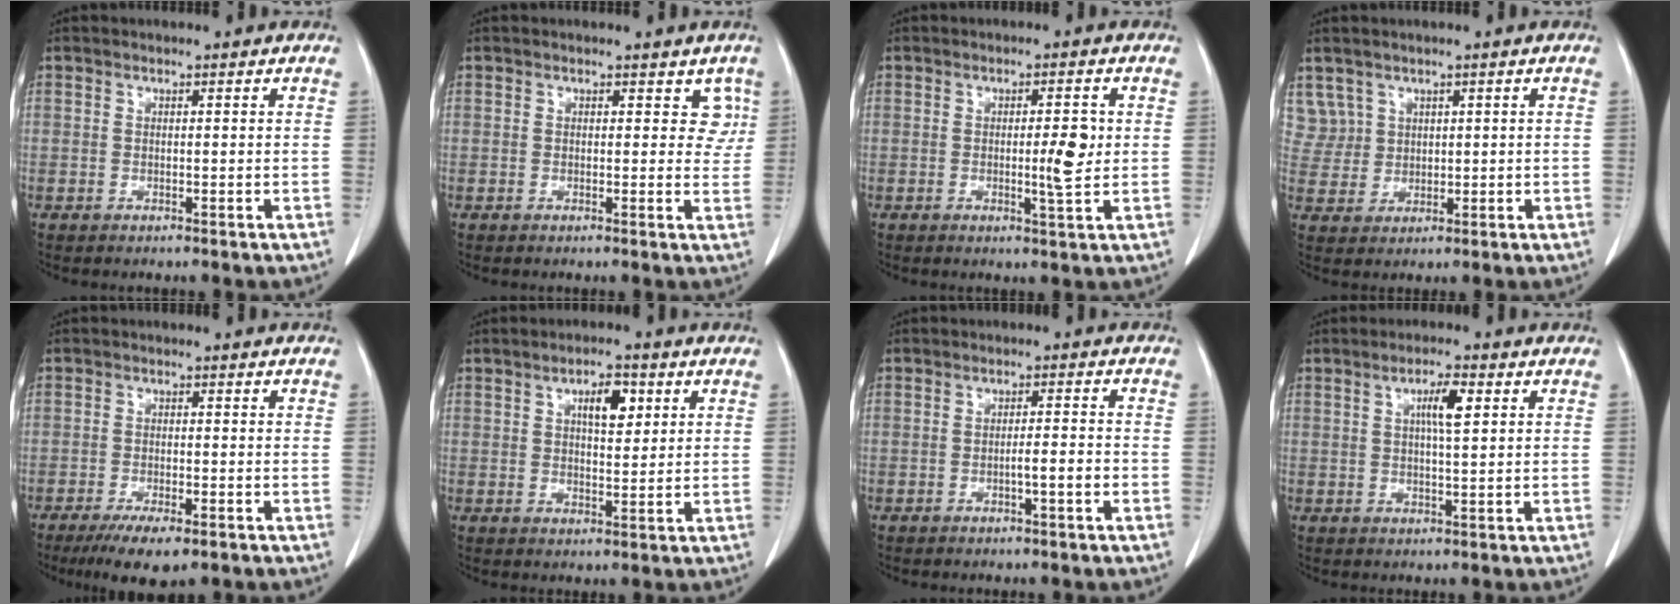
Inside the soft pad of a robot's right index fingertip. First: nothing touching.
{"total": 3.1, "force": [1.5, 2.2, 1.5], "torque": [0.008, 0.001, 0.009]}
{"total": 4.2, "force": [0.0, 0.5, 4.2], "torque": [-0.065, -0.002, 0.001]}
{"total": 4.7, "force": [2.5, 4.0, -0.4], "torque": [0.012, 0.010, 0.056]}
{"total": 6.4, "force": [-4.2, 1.5, 4.6], "torque": [-0.075, -0.014, -0.064]}
{"total": 5.1, "force": [2.0, 2.0, 4.3], "torque": [-0.069, 0.004, 0.033]}
{"total": 2.8, "force": [-1.1, 0.0, 2.6], "torque": [-0.040, 0.001, -0.020]}
{"total": 4.3, "force": [1.4, 0.5, 4.0], "torque": [-0.071, 0.001, 0.023]}